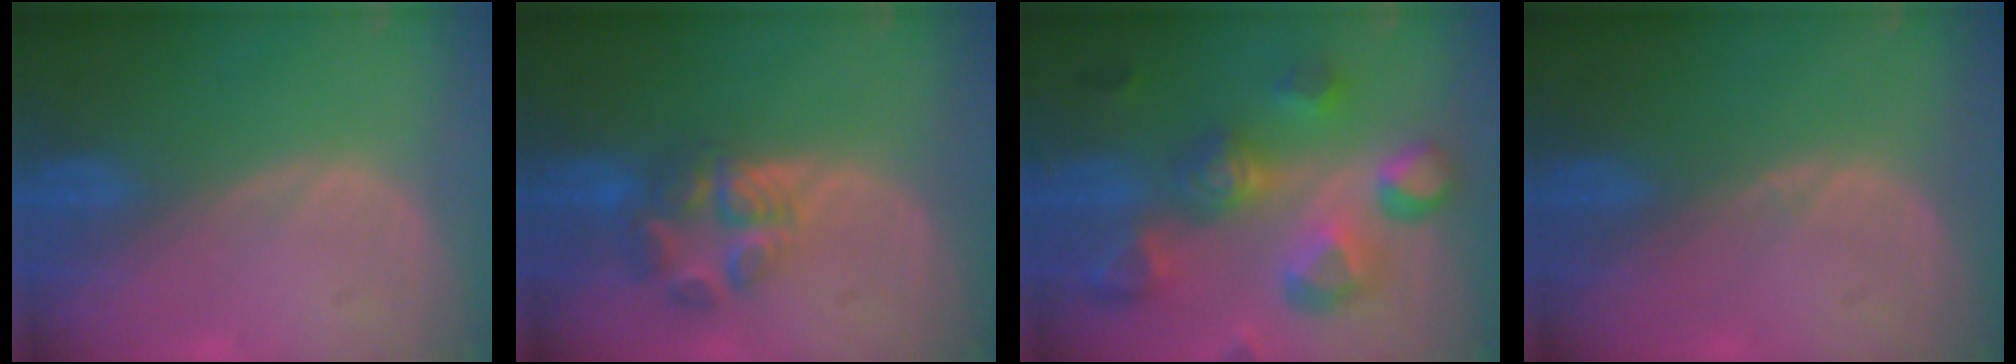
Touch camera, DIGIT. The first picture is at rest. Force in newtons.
{"total": 6.0, "press": 5.9, "slide": 0.7}
{"total": 11.3, "press": 10.1, "slide": 5.1}
{"total": 0.5, "press": 0.4, "slide": 0.4}